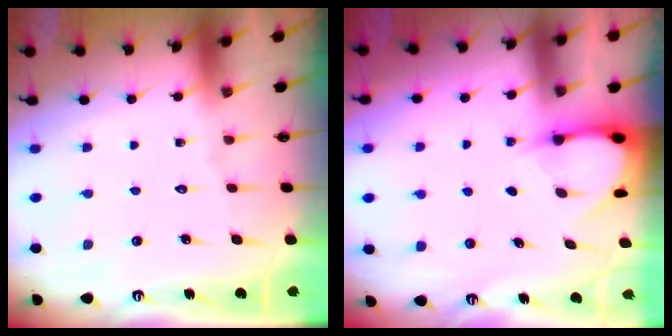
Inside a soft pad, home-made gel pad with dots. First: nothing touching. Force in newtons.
{"total": 3.1, "press": 3.1, "slide": 0.3}